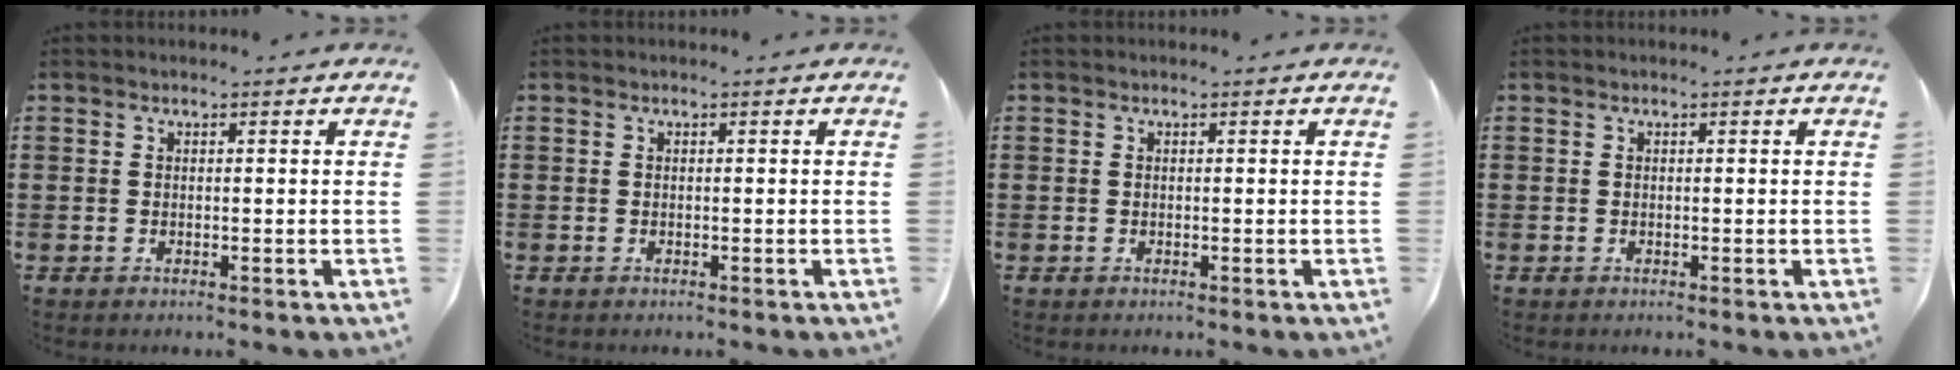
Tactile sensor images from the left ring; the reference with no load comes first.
{"total": 0.0}
{"total": 0.0}
{"total": 0.0}